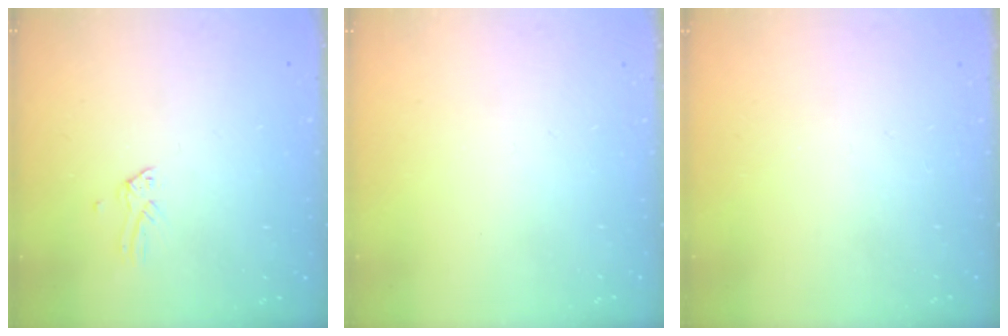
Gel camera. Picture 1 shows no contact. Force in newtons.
{"total": 0.0}
{"total": 0.0}